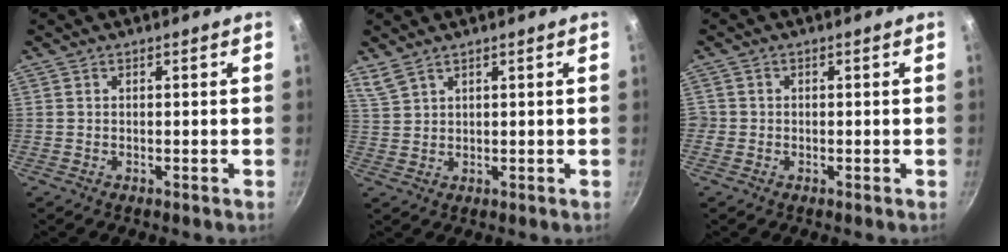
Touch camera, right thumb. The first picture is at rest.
{"total": 3.1, "force": [2.6, 1.0, 1.3], "torque": [-0.030, -0.006, 0.060]}
{"total": 1.4, "force": [-0.4, 1.4, 0.3], "torque": [-0.001, 0.003, -0.009]}